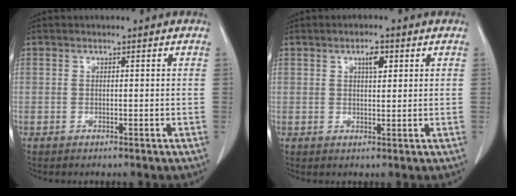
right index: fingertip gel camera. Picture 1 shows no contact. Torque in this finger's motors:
{"motor_torque": [0.02, 0.04, 0.06, 0.01]}